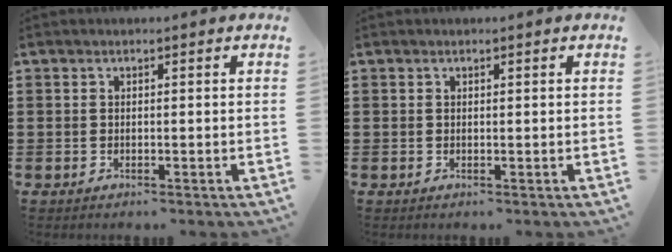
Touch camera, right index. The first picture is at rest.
{"total": 0.0}